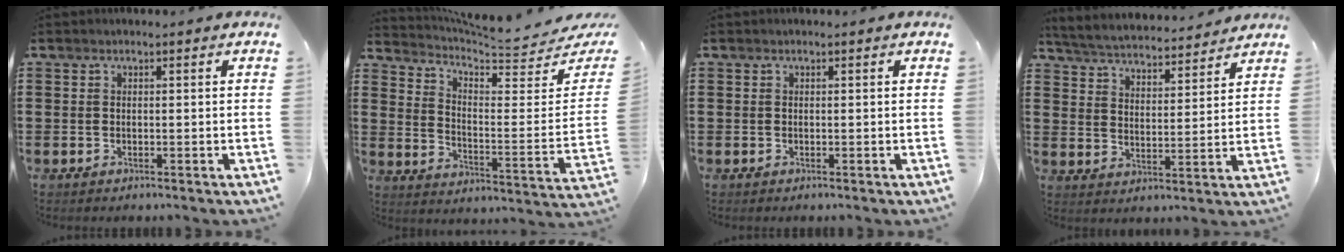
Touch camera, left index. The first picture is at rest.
{"total": 5.1, "force": [4.3, 0.8, 2.6], "torque": [-0.065, -0.045, 0.069]}
{"total": 0.0}
{"total": 4.2, "force": [4.2, 0.0, 0.5], "torque": [-0.033, -0.032, 0.068]}